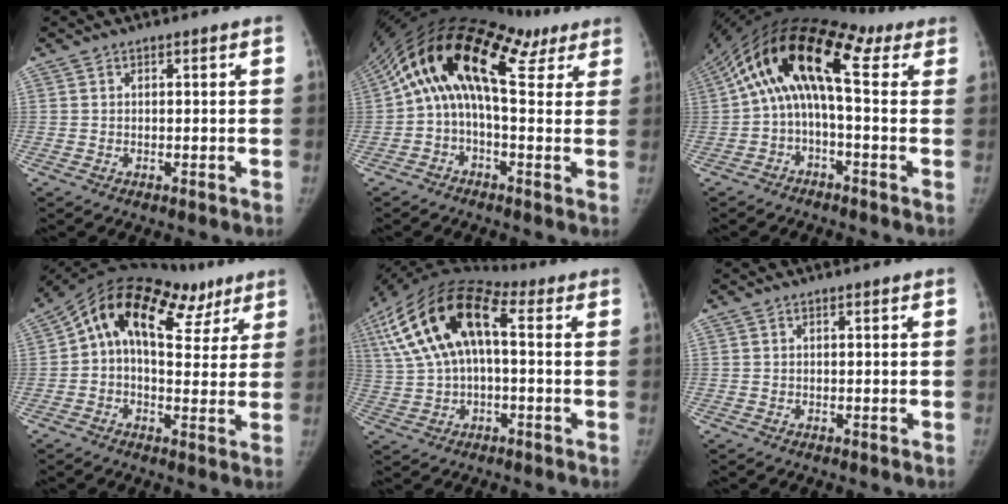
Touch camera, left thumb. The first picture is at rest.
{"total": 20.1, "force": [7.6, 10.2, 15.6], "torque": [-0.236, 0.060, 0.111]}
{"total": 16.7, "force": [4.0, 7.1, 14.6], "torque": [-0.226, 0.065, 0.050]}
{"total": 20.1, "force": [9.1, 11.5, 13.8], "torque": [-0.193, 0.048, 0.140]}
{"total": 19.2, "force": [3.7, 9.8, 16.1], "torque": [-0.321, 0.040, 0.053]}
{"total": 0.0}